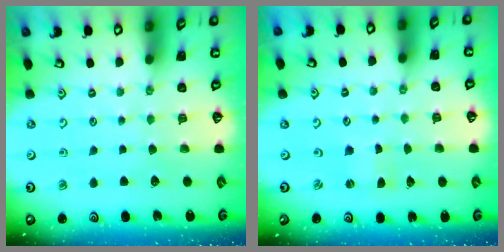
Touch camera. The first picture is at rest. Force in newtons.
{"total": 0.0}